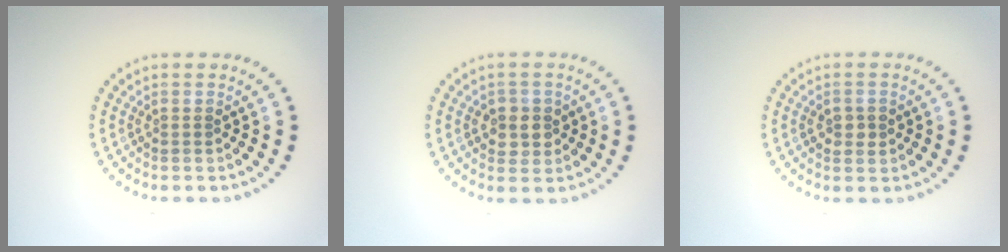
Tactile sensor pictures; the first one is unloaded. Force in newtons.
{"total": 2.5, "press": 2.4, "slide": 0.7}
{"total": 1.6, "press": 1.6, "slide": 0.2}